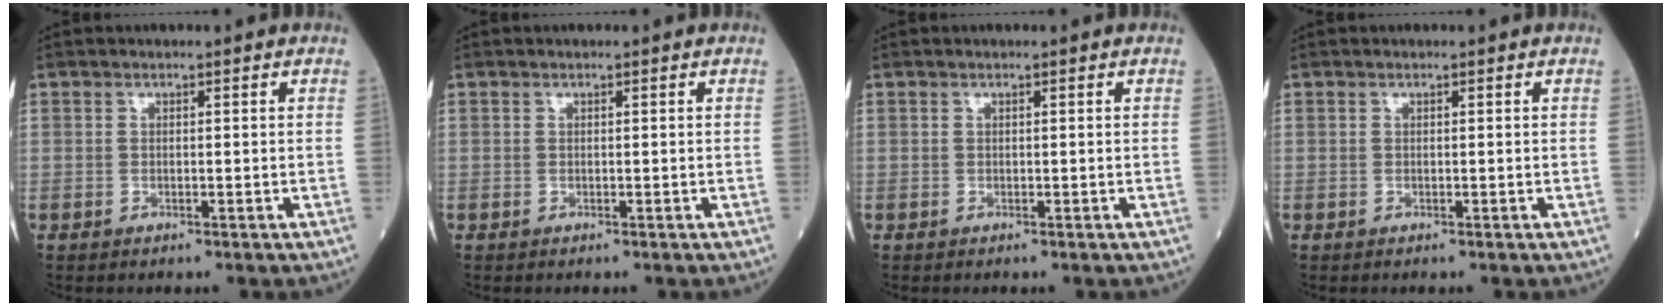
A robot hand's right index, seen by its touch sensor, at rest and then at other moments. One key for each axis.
{"total": 0.0}
{"total": 0.0}
{"total": 0.0}